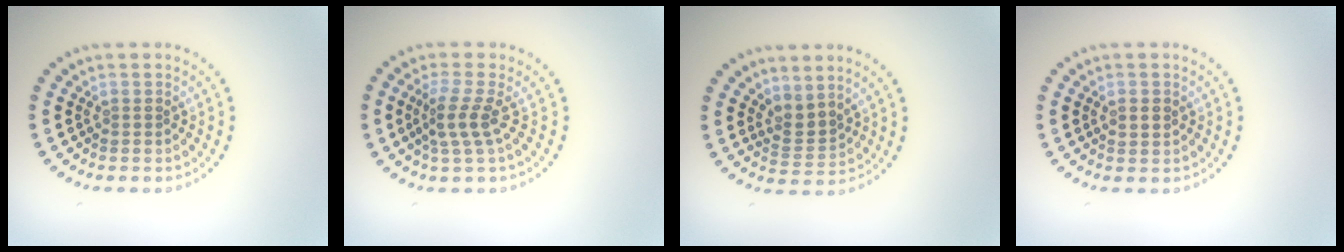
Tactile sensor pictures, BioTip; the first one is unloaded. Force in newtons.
{"total": 2.5, "press": 2.0, "slide": 1.5}
{"total": 2.3, "press": 1.5, "slide": 1.7}
{"total": 1.7, "press": 1.7, "slide": 0.1}